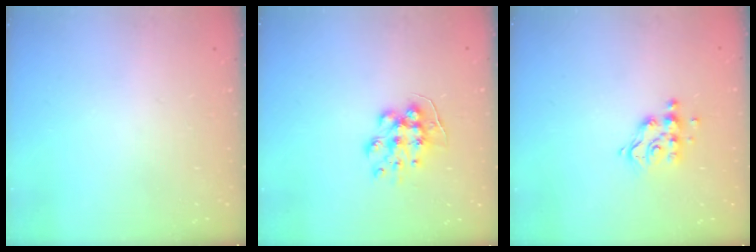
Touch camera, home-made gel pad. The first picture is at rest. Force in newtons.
{"total": 8.5, "press": 8.5, "slide": 0.3}
{"total": 9.4, "press": 9.4, "slide": 0.6}